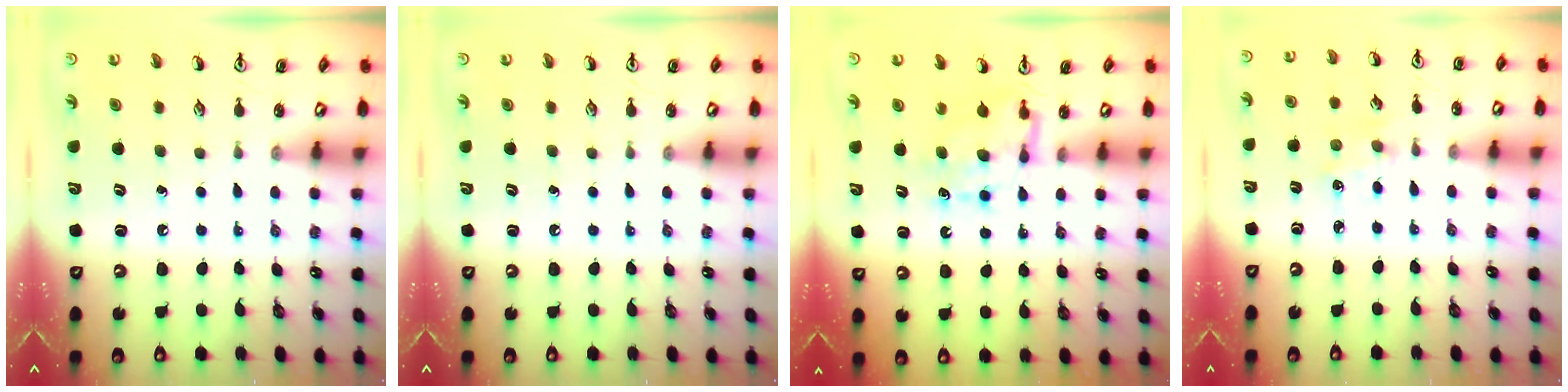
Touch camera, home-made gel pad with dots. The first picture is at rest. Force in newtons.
{"total": 0.0}
{"total": 7.2, "press": 7.2, "slide": 0.1}
{"total": 1.2, "press": 1.2, "slide": 0.2}